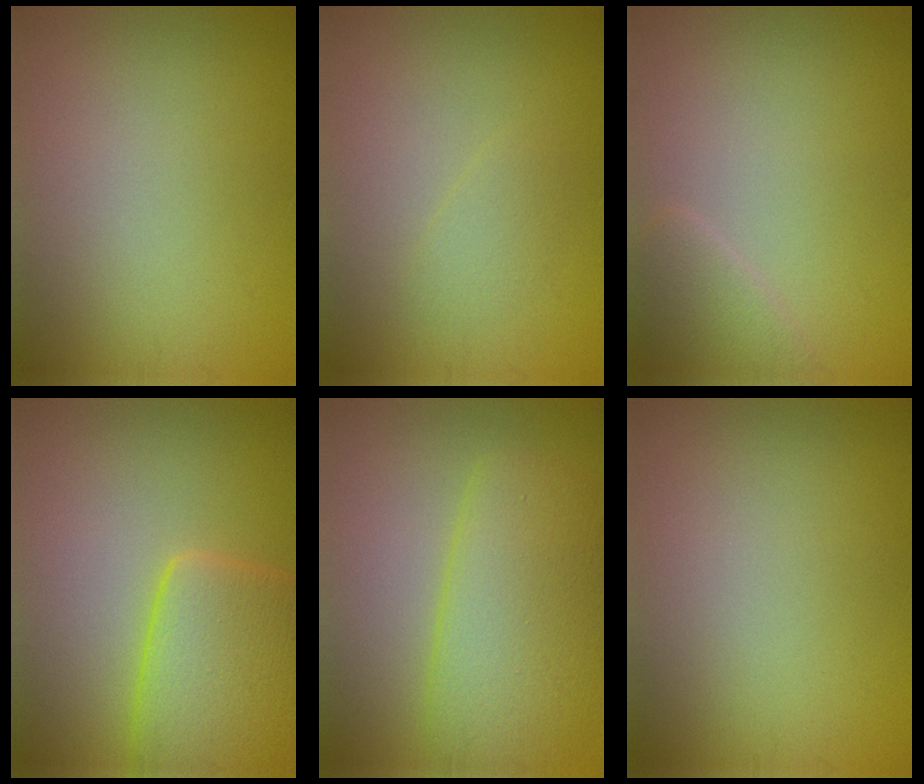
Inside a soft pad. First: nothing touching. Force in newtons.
{"total": 1.3, "press": 1.3, "slide": 0.2}
{"total": 1.7, "press": 1.7, "slide": 0.2}
{"total": 7.3, "press": 7.2, "slide": 0.6}
{"total": 6.8, "press": 6.8, "slide": 0.1}
{"total": 0.0}